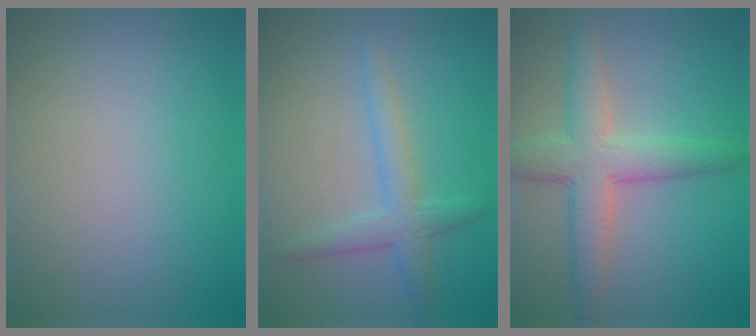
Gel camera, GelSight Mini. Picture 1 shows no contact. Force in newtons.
{"total": 3.0, "press": 3.0, "slide": 0.1}
{"total": 5.4, "press": 5.4, "slide": 0.2}